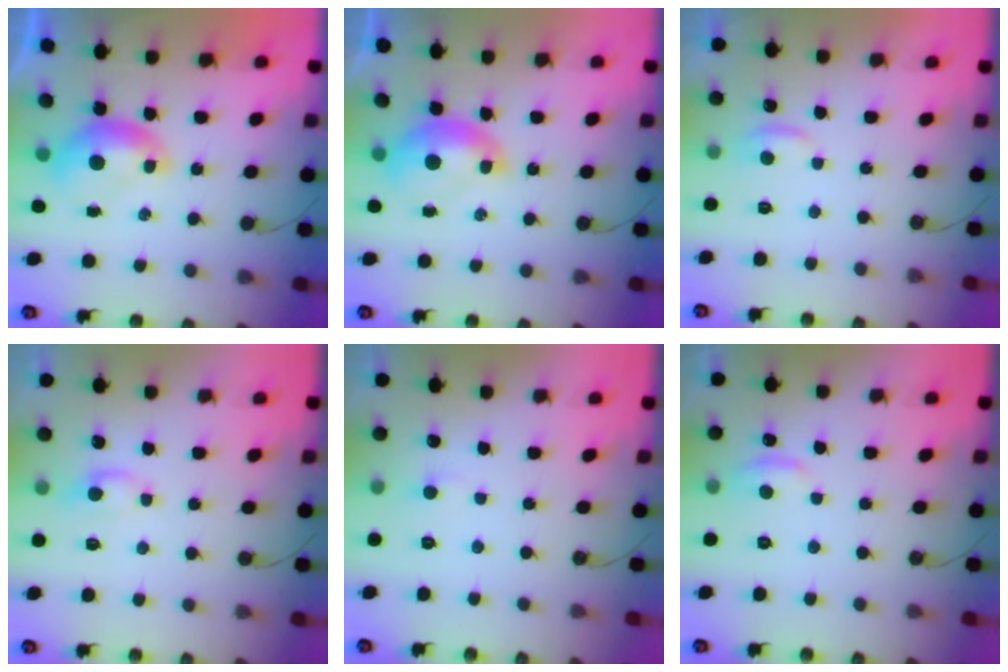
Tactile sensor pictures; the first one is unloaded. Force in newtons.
{"total": 2.1, "press": 2.0, "slide": 0.4}
{"total": 1.1, "press": 1.1, "slide": 0.4}
{"total": 0.6, "press": 0.4, "slide": 0.4}
{"total": 1.7, "press": 1.6, "slide": 0.5}
{"total": 1.7, "press": 1.6, "slide": 0.7}